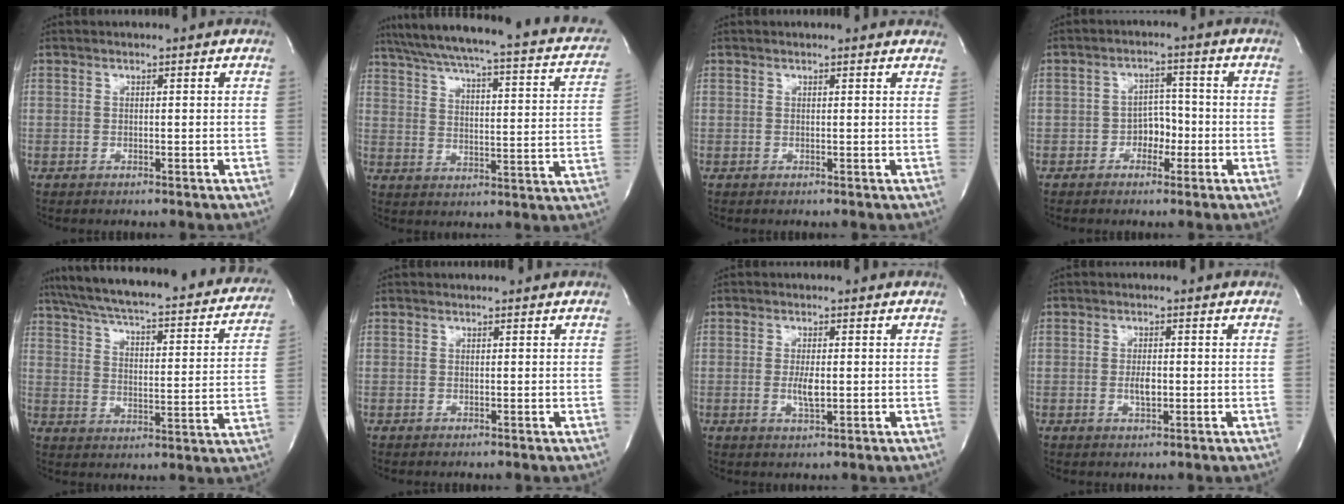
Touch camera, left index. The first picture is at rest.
{"total": 27.2, "force": [22.1, 5.0, 15.1], "torque": [-0.229, -0.007, 0.269]}
{"total": 3.5, "force": [3.2, 0.6, 1.2], "torque": [-0.017, 0.007, 0.022]}
{"total": 3.9, "force": [-1.6, 2.6, 2.5], "torque": [-0.033, 0.009, -0.031]}
{"total": 32.8, "force": [28.7, 5.9, 14.9], "torque": [-0.249, -0.048, 0.358]}
{"total": 0.0}
{"total": 3.1, "force": [-0.4, 0.8, 2.9], "torque": [-0.059, -0.006, -0.005]}
{"total": 2.4, "force": [-0.5, 0.8, 2.2], "torque": [-0.044, -0.002, -0.006]}